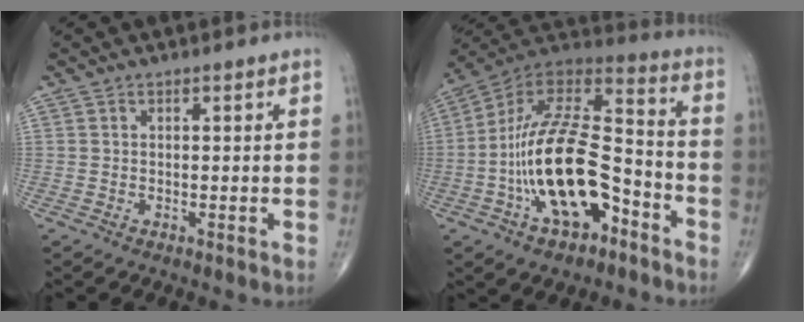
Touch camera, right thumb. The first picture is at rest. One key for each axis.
{"total": 22.5, "fx": -7.6, "fy": 10.8, "fz": 18.2, "tx": -0.314, "ty": 0.060, "tz": -0.128}